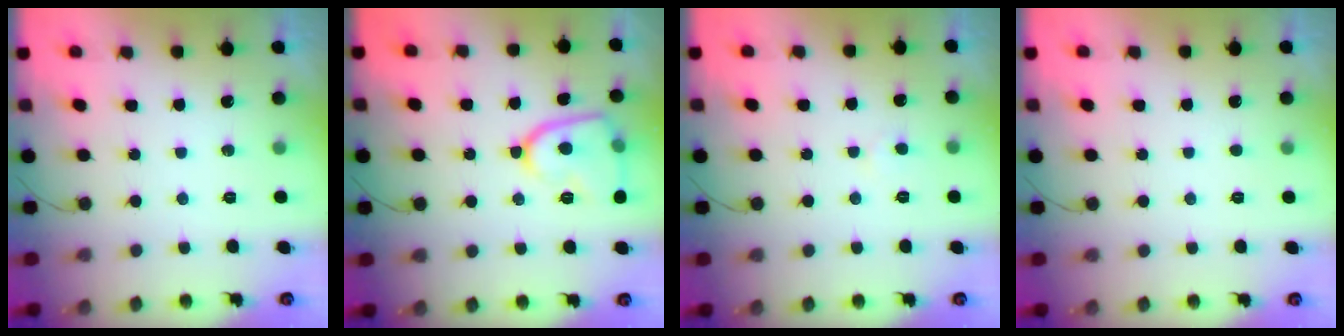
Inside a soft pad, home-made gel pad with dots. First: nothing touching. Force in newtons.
{"total": 12.7, "press": 12.7, "slide": 0.7}
{"total": 2.8, "press": 2.8, "slide": 0.3}
{"total": 1.6, "press": 1.6, "slide": 0.1}